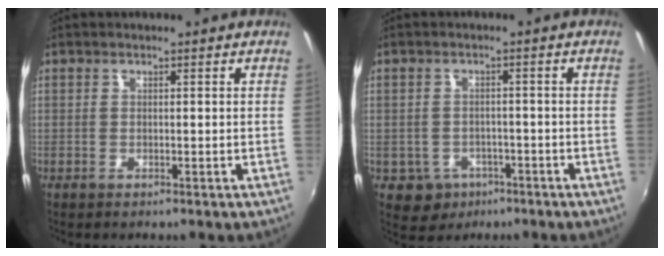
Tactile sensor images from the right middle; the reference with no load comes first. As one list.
[{"total": 5.1, "force": [-2.5, 4.4, 1.1], "torque": [-0.034, 0.002, -0.028]}]